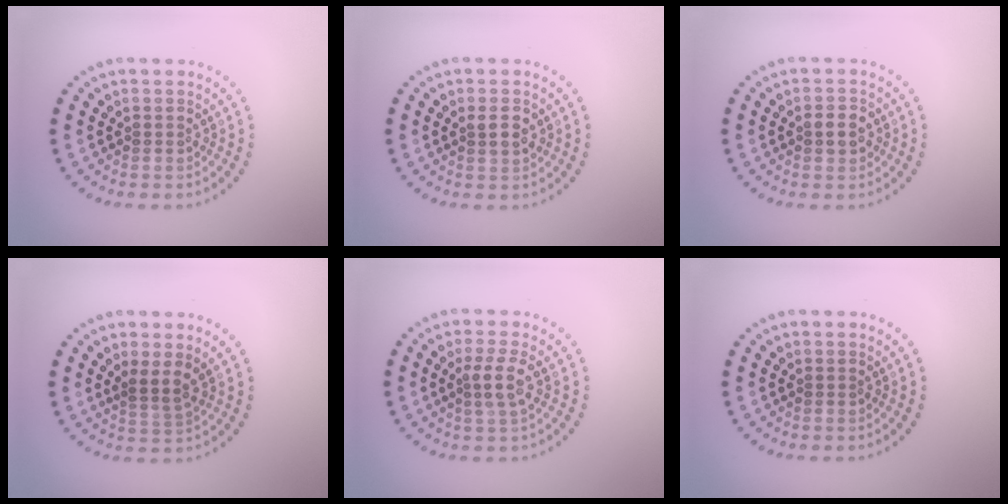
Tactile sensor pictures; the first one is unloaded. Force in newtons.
{"total": 1.6, "press": 1.6, "slide": 0.2}
{"total": 1.9, "press": 1.9, "slide": 0.4}
{"total": 1.8, "press": 1.3, "slide": 1.2}
{"total": 2.4, "press": 2.1, "slide": 1.0}
{"total": 0.0}